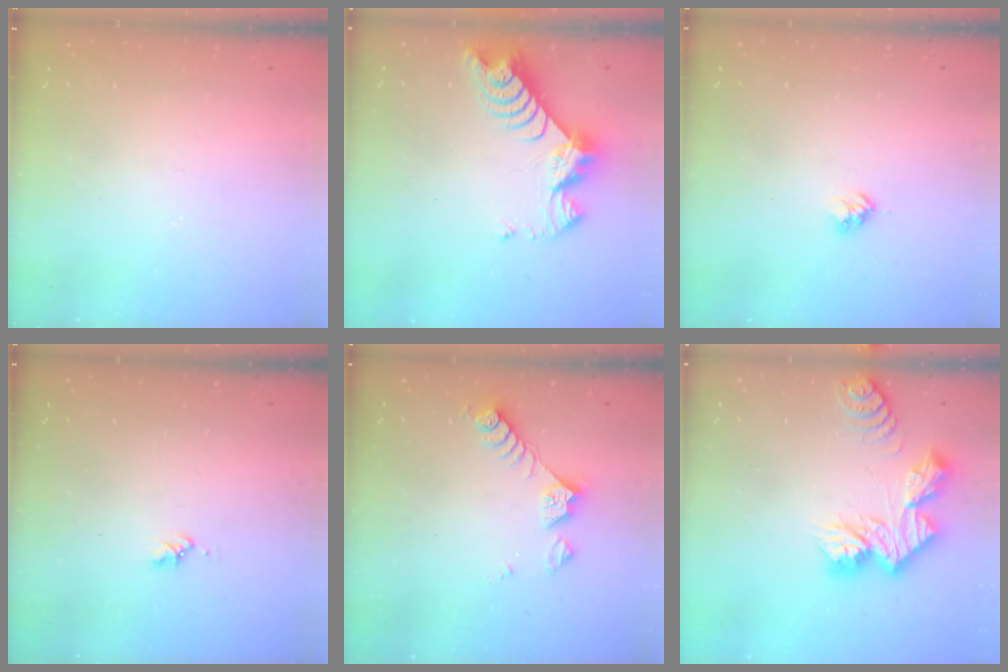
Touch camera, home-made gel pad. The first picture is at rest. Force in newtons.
{"total": 9.3, "press": 9.2, "slide": 0.8}
{"total": 2.8, "press": 2.8, "slide": 0.4}
{"total": 1.6, "press": 1.6, "slide": 0.3}
{"total": 8.5, "press": 8.5, "slide": 0.5}
{"total": 12.8, "press": 12.7, "slide": 1.1}